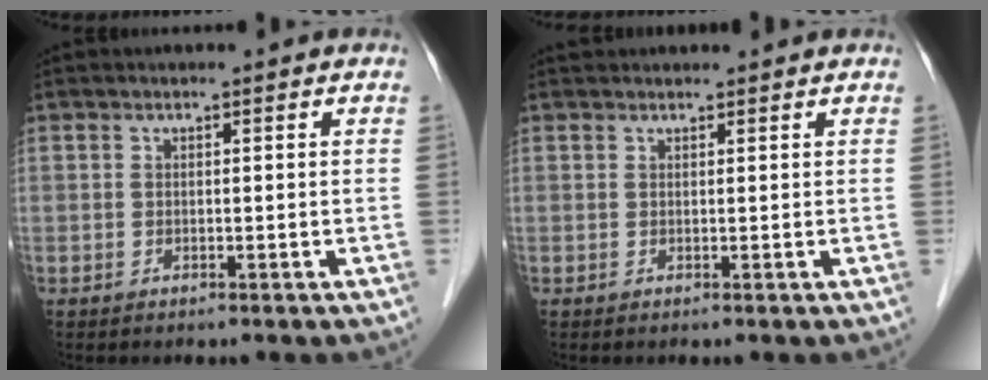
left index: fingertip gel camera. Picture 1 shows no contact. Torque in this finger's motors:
{"motor_torque": [0.04, -0.04, -0.02, -0.01]}